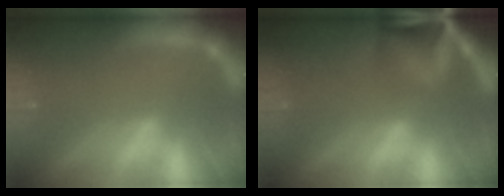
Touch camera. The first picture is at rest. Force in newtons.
{"total": 8.1}